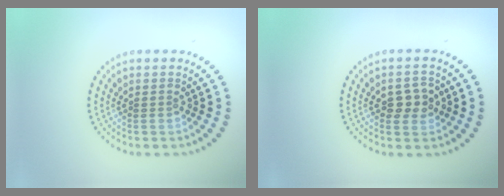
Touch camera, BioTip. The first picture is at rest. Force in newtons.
{"total": 2.7, "press": 2.6, "slide": 0.3}